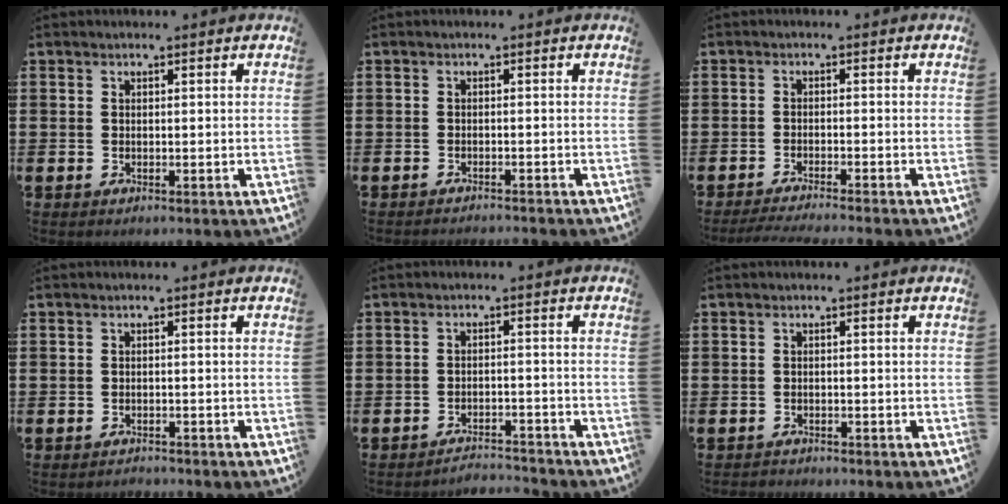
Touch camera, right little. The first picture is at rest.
{"total": 0.9, "force": [-0.9, -0.2, -0.1], "torque": [0.000, 0.000, -0.019]}
{"total": 1.8, "force": [-1.7, -0.2, 0.7], "torque": [-0.009, 0.002, -0.033]}
{"total": 0.9, "force": [-0.9, 0.0, -0.1], "torque": [0.000, 0.002, -0.019]}
{"total": 2.7, "force": [-2.7, 0.0, -0.1], "torque": [-0.004, 0.004, -0.058]}
{"total": 0.7, "force": [-0.7, 0.1, -0.1], "torque": [0.000, 0.001, -0.016]}